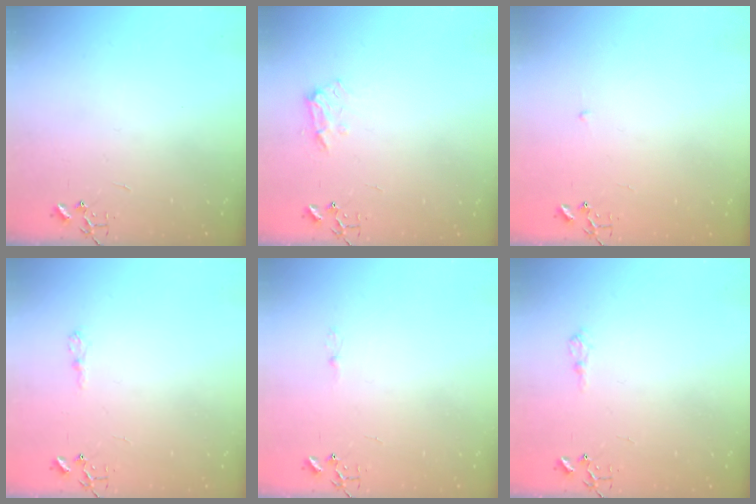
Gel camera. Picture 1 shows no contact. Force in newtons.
{"total": 9.0, "press": 8.9, "slide": 1.1}
{"total": 2.3, "press": 2.3, "slide": 0.3}
{"total": 6.0, "press": 6.0, "slide": 0.7}
{"total": 2.5, "press": 2.5, "slide": 0.3}
{"total": 6.5, "press": 6.5, "slide": 0.9}